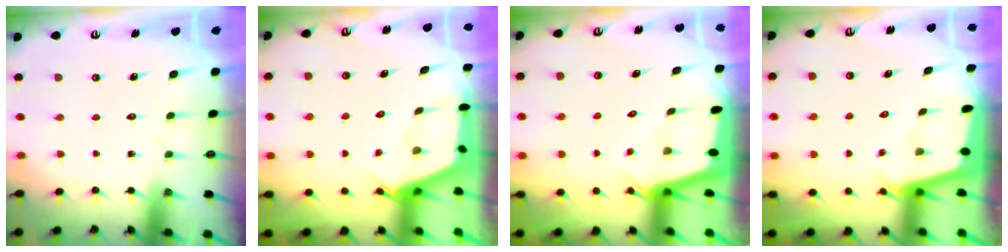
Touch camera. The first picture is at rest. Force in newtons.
{"total": 2.5, "press": 2.5, "slide": 0.3}
{"total": 2.3, "press": 2.3, "slide": 0.1}
{"total": 1.8, "press": 1.7, "slide": 0.1}